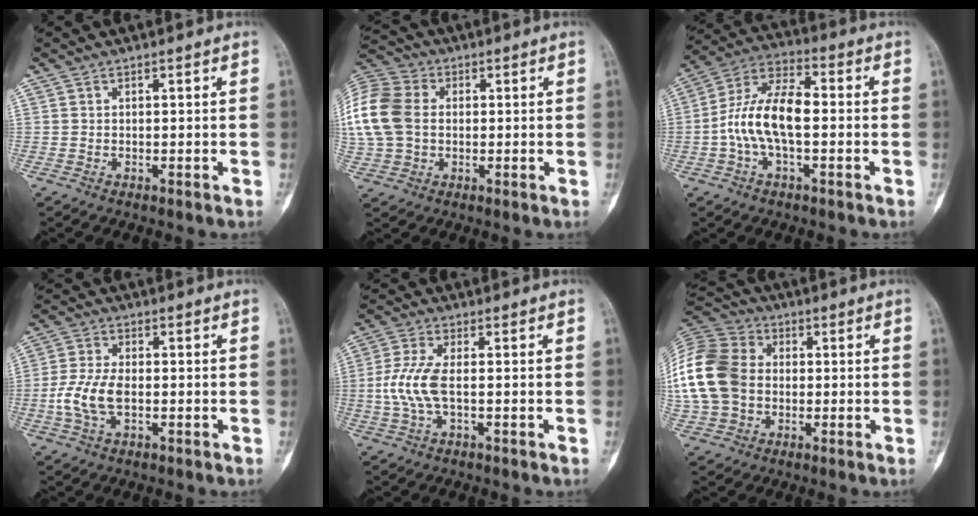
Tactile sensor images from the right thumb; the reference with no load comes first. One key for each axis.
{"total": 17.5, "fx": 1.6, "fy": 13.4, "fz": 11.2, "tx": -0.271, "ty": 0.028, "tz": 0.030}
{"total": 12.8, "fx": -1.4, "fy": 6.0, "fz": 11.2, "tx": -0.222, "ty": 0.041, "tz": -0.031}
{"total": 7.5, "fx": -1.4, "fy": 4.0, "fz": 6.2, "tx": -0.146, "ty": 0.009, "tz": -0.029}
{"total": 7.4, "fx": -0.6, "fy": 2.9, "fz": 6.8, "tx": -0.168, "ty": 0.006, "tz": -0.015}
{"total": 20.3, "fx": -0.2, "fy": 15.8, "fz": 12.7, "tx": -0.287, "ty": 0.026, "tz": -0.004}